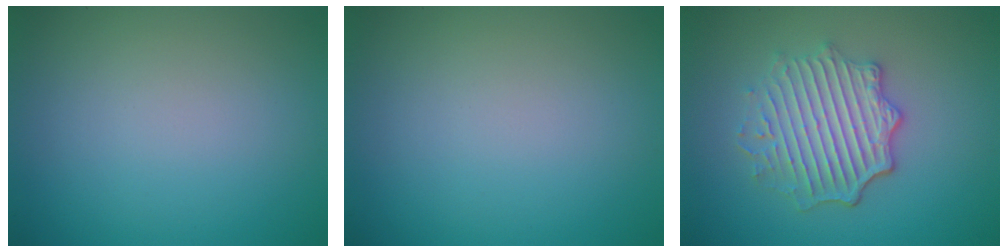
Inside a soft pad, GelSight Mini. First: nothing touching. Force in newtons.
{"total": 0.0}
{"total": 4.9, "press": 4.1, "slide": 2.6}